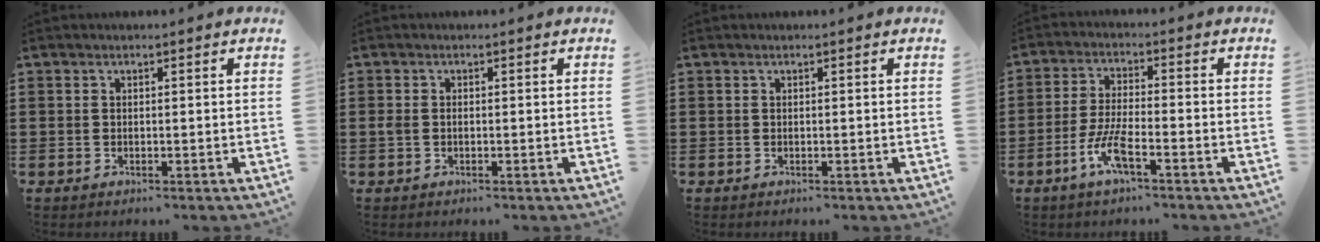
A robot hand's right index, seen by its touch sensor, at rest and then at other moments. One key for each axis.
{"total": 1.1, "fx": -0.2, "fy": 0.6, "fz": 0.8, "tx": -0.018, "ty": 0.003, "tz": -0.005}
{"total": 0.0}
{"total": 6.3, "fx": -3.3, "fy": 1.2, "fz": 5.2, "tx": -0.118, "ty": -0.011, "tz": -0.065}